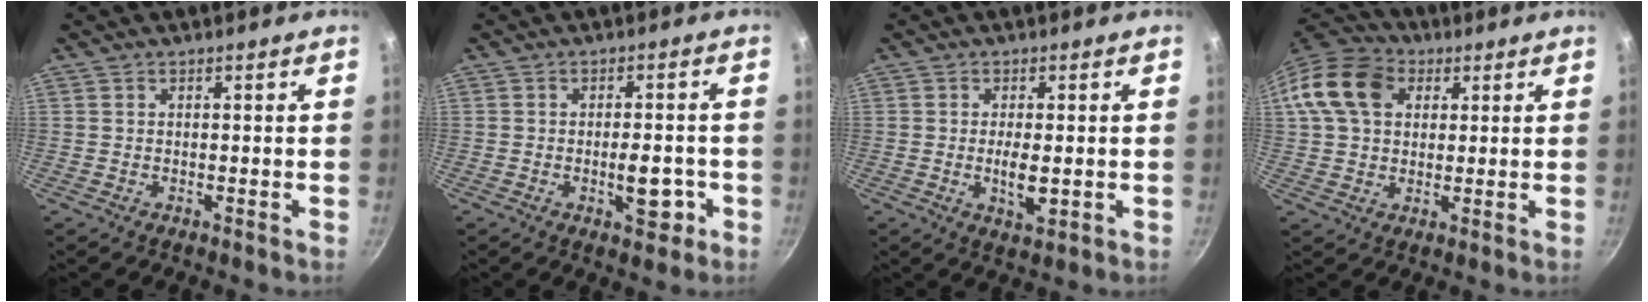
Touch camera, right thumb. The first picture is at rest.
{"total": 6.0, "force": [-1.9, 2.8, 5.0], "torque": [-0.045, 0.008, -0.024]}
{"total": 4.5, "force": [-0.5, 1.6, 4.2], "torque": [-0.079, -0.009, -0.006]}
{"total": 14.0, "force": [4.0, 10.5, 8.3], "torque": [-0.142, 0.021, 0.057]}